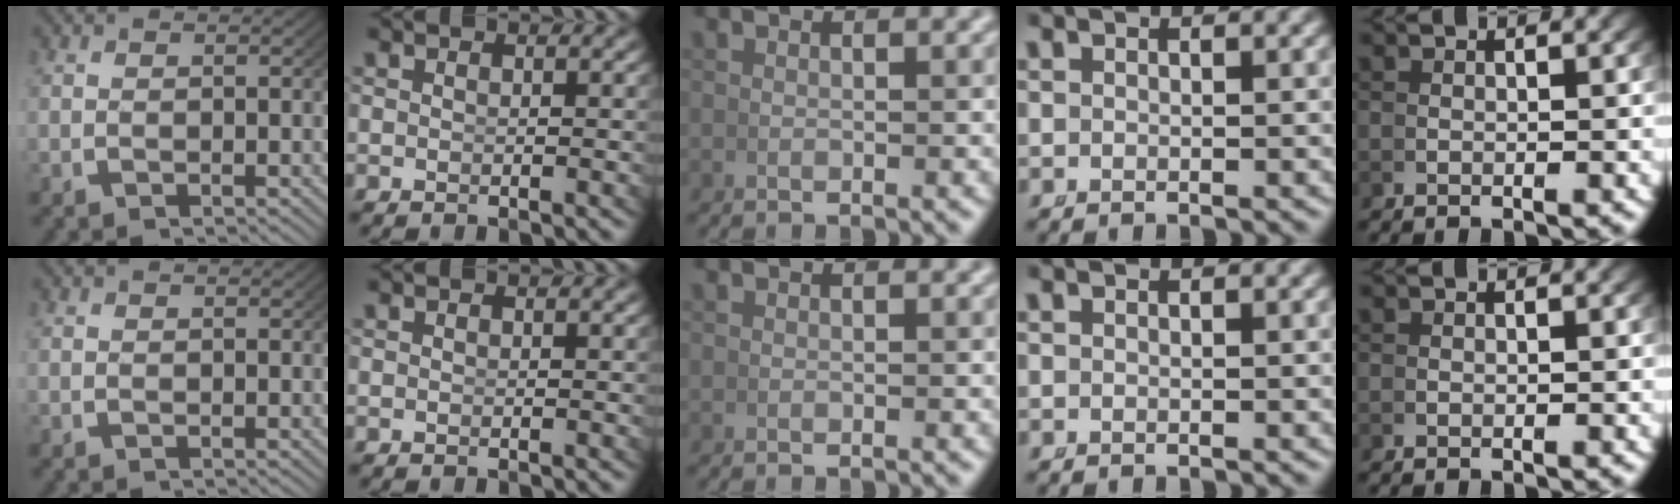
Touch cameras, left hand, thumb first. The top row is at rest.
{}